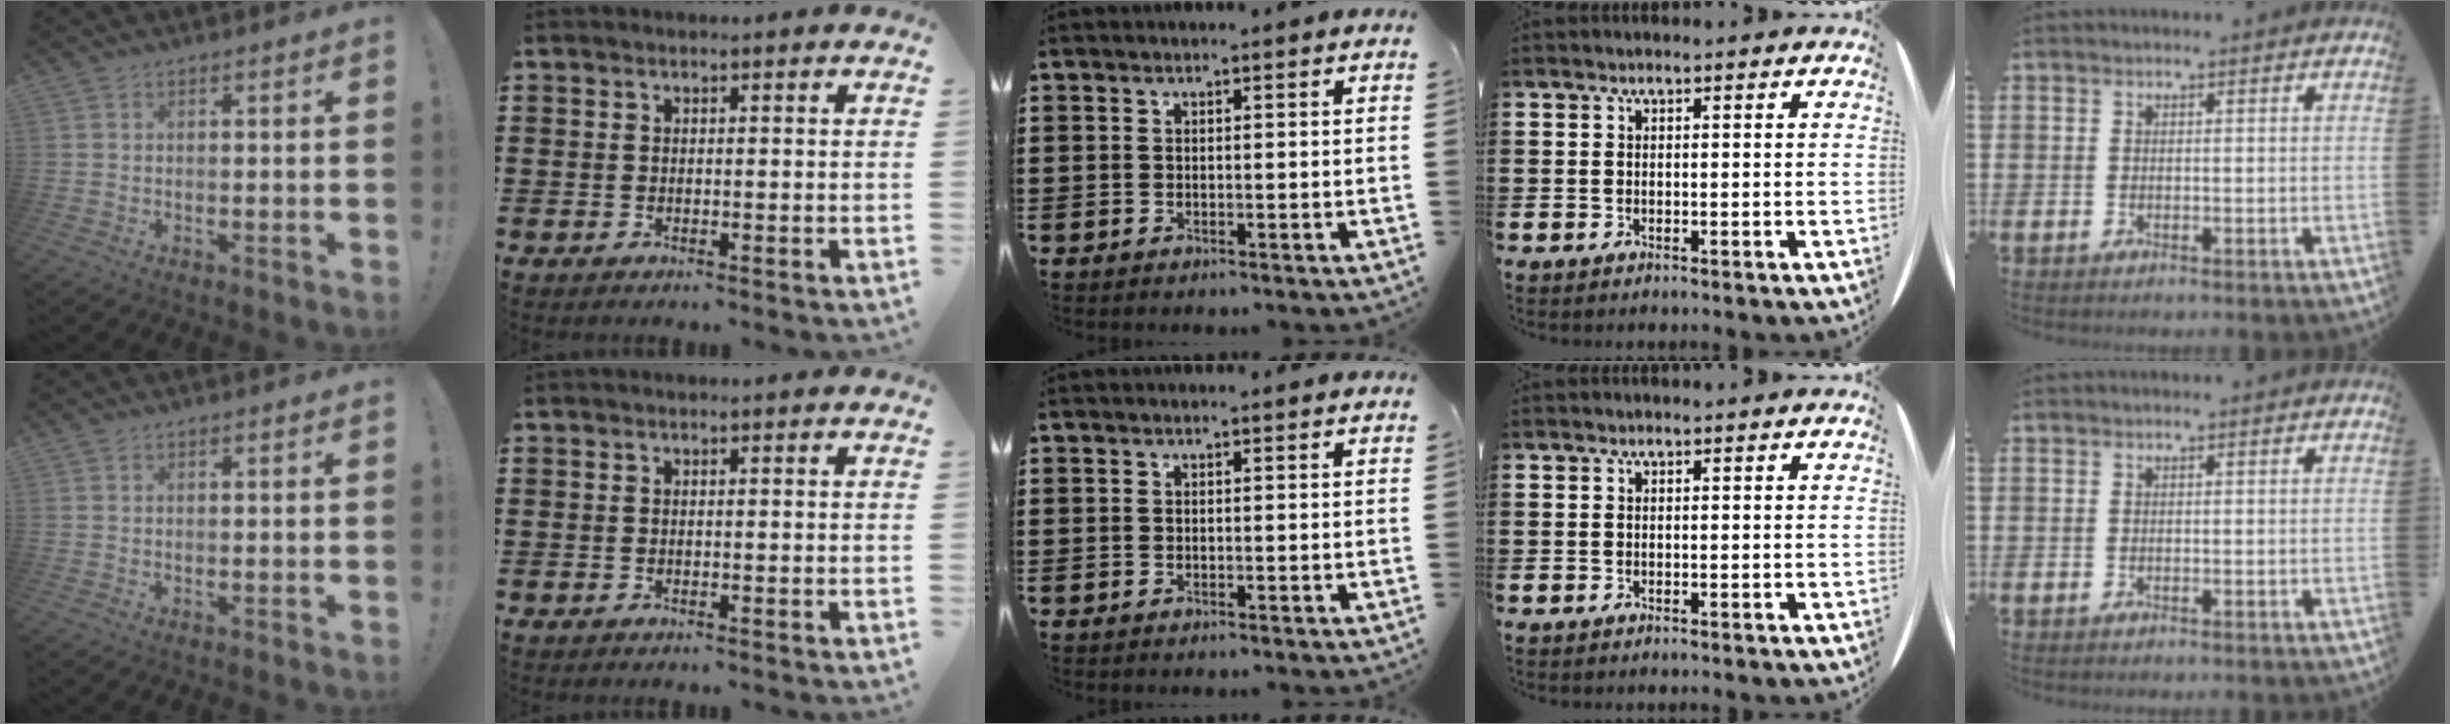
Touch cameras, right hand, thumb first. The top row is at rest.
{}